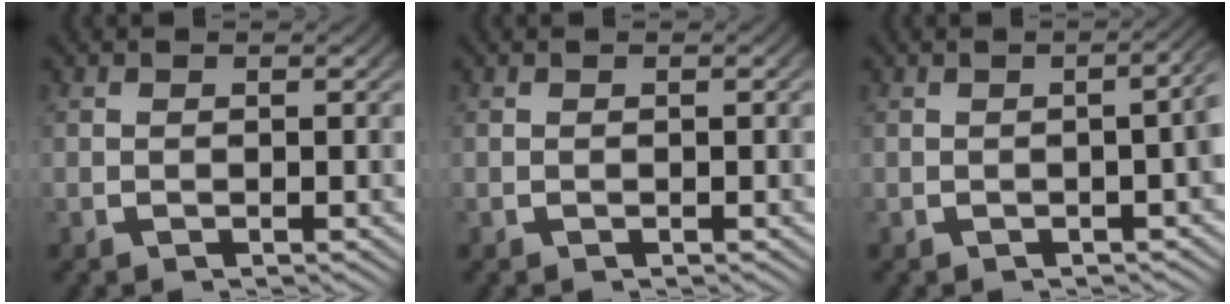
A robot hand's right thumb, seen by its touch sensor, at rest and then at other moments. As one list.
[{"total": 0.0}, {"total": 3.8, "force": [-0.1, 1.4, 3.5], "torque": [-0.032, 0.013, -0.005]}]